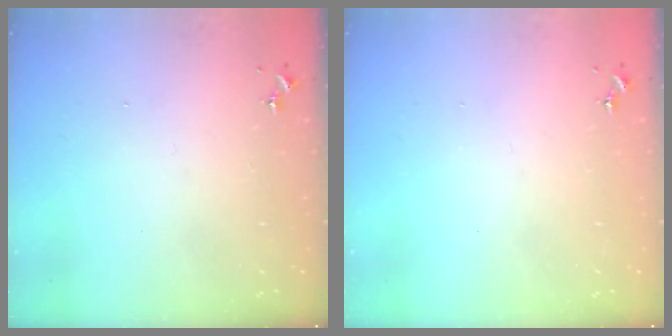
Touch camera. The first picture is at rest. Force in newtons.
{"total": 0.0}